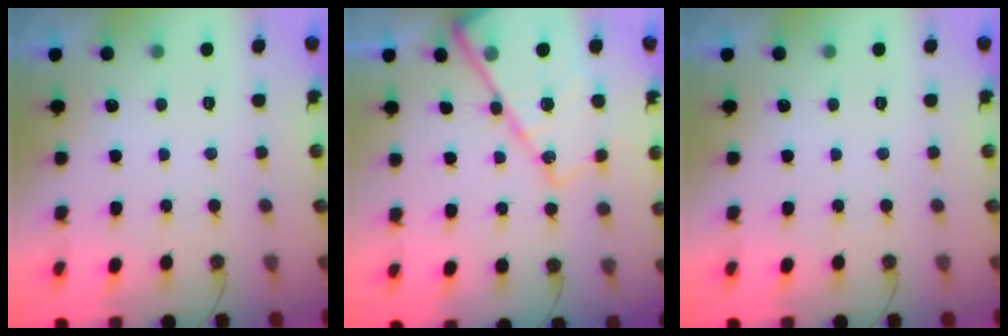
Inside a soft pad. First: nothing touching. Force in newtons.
{"total": 18.7, "press": 18.6, "slide": 2.0}
{"total": 0.0}